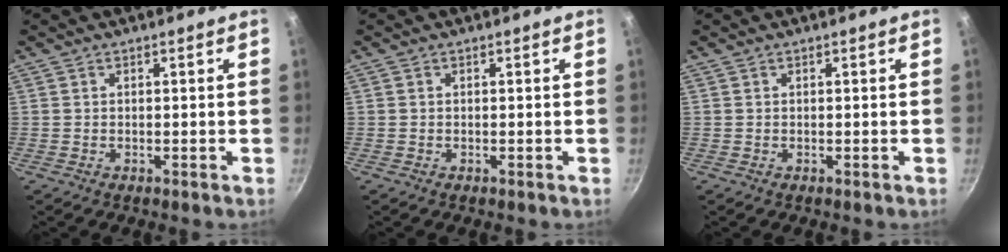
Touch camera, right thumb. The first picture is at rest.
{"total": 0.0}
{"total": 0.0}